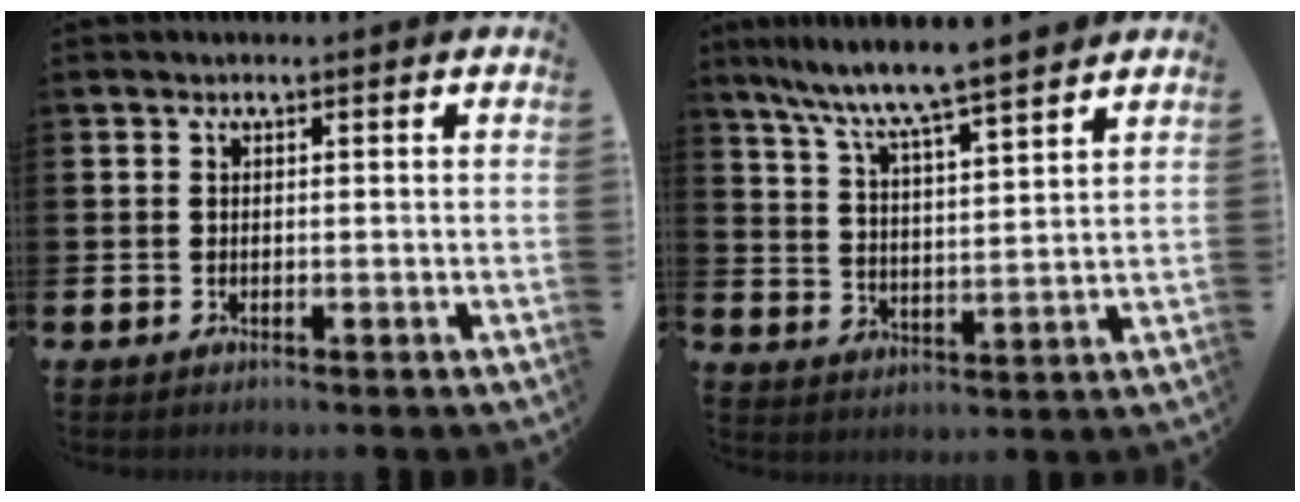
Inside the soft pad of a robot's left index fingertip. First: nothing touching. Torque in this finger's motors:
{"motor_torque": [0.17, -0.51, 0.96, 0.21]}